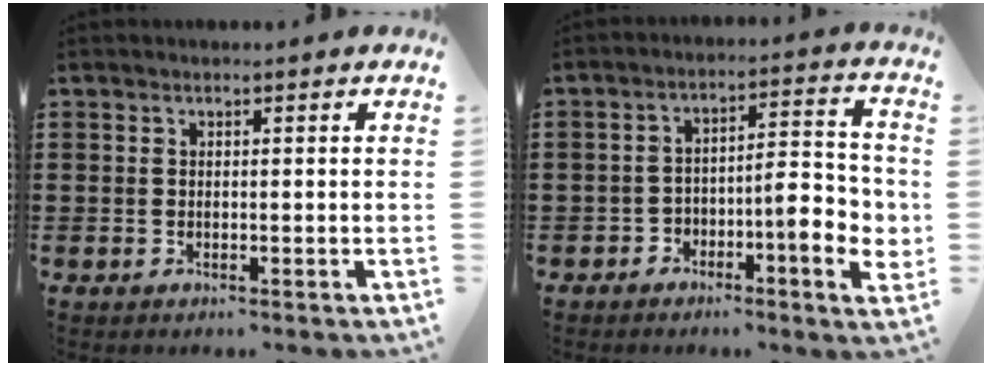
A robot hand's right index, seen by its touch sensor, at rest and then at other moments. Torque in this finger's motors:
{"motor_torque": [0.57, -0.26, 0.36, 0.10]}